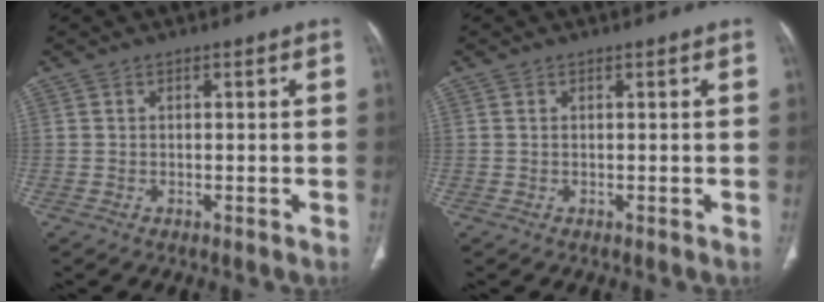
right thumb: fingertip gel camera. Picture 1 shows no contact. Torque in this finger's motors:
{"motor_torque": [0.12, 0.14, 0.10, -0.50, -0.03]}